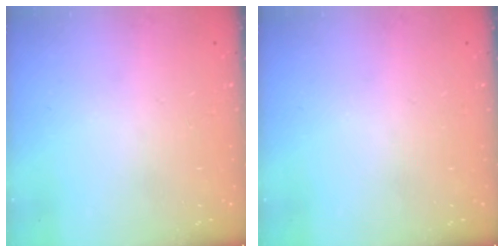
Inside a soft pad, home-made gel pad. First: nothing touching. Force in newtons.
{"total": 0.0}